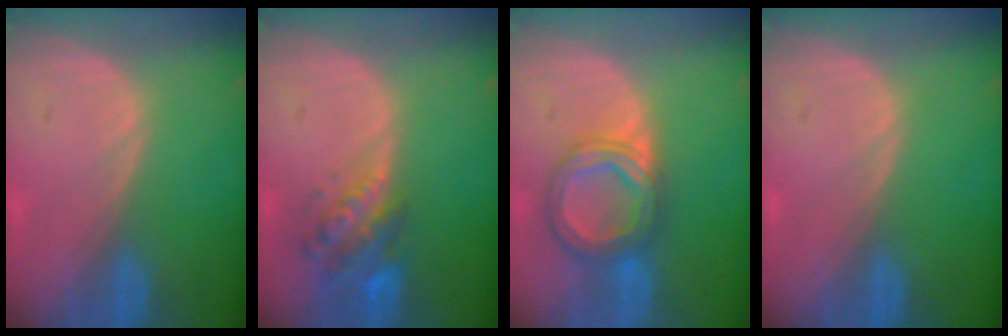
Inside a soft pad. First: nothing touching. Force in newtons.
{"total": 6.3, "press": 5.7, "slide": 2.5}
{"total": 7.2, "press": 7.2, "slide": 0.6}
{"total": 0.0}